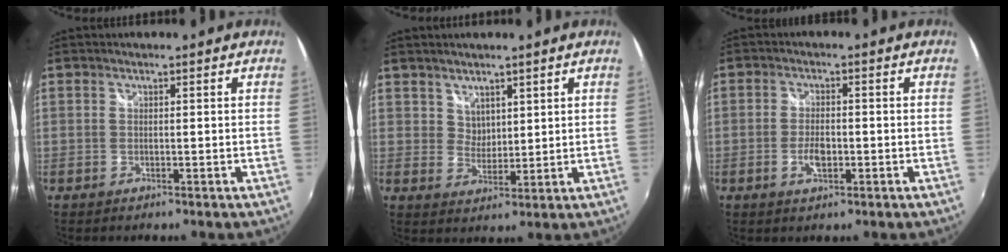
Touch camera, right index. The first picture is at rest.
{"total": 3.6, "force": [2.6, 2.4, 0.6], "torque": [0.000, 0.004, 0.050]}
{"total": 4.0, "force": [-1.3, 2.0, 3.2], "torque": [-0.065, -0.002, -0.023]}